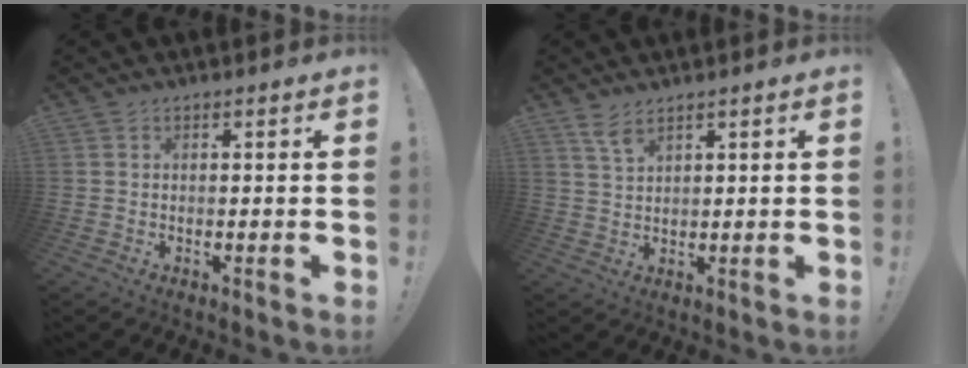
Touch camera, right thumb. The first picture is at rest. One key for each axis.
{"total": 4.5, "fx": 3.2, "fy": 1.2, "fz": 2.9, "tx": -0.055, "ty": -0.015, "tz": 0.057}